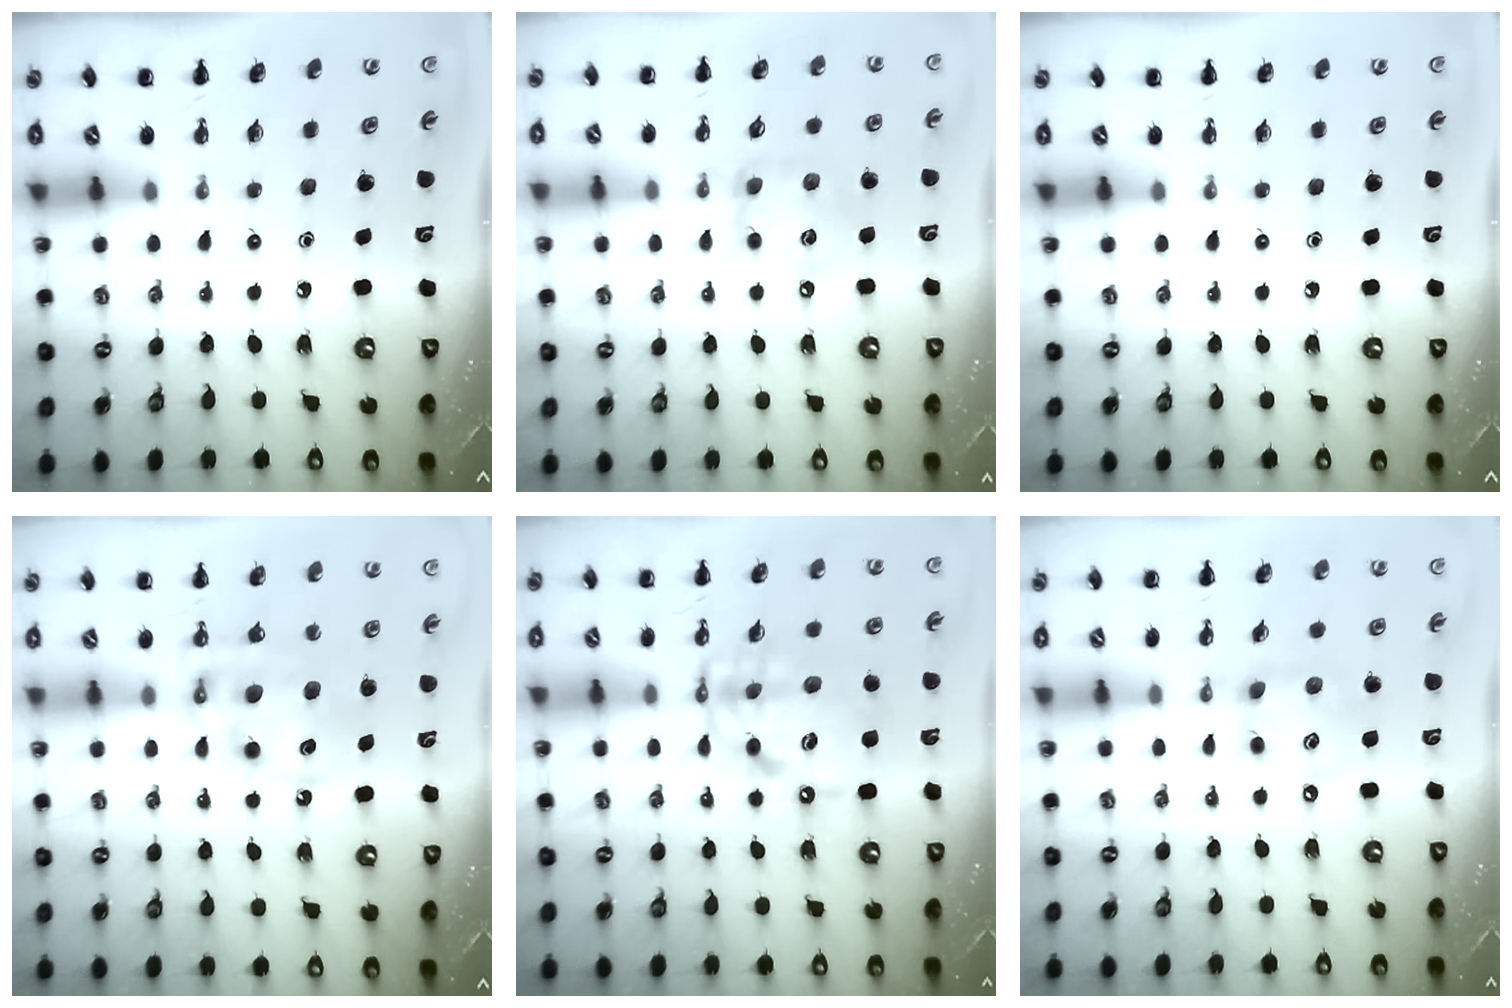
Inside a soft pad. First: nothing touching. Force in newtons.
{"total": 11.6, "press": 11.4, "slide": 1.8}
{"total": 0.0}
{"total": 12.2, "press": 11.8, "slide": 3.0}
{"total": 13.8, "press": 13.3, "slide": 3.8}
{"total": 9.5, "press": 9.4, "slide": 1.4}